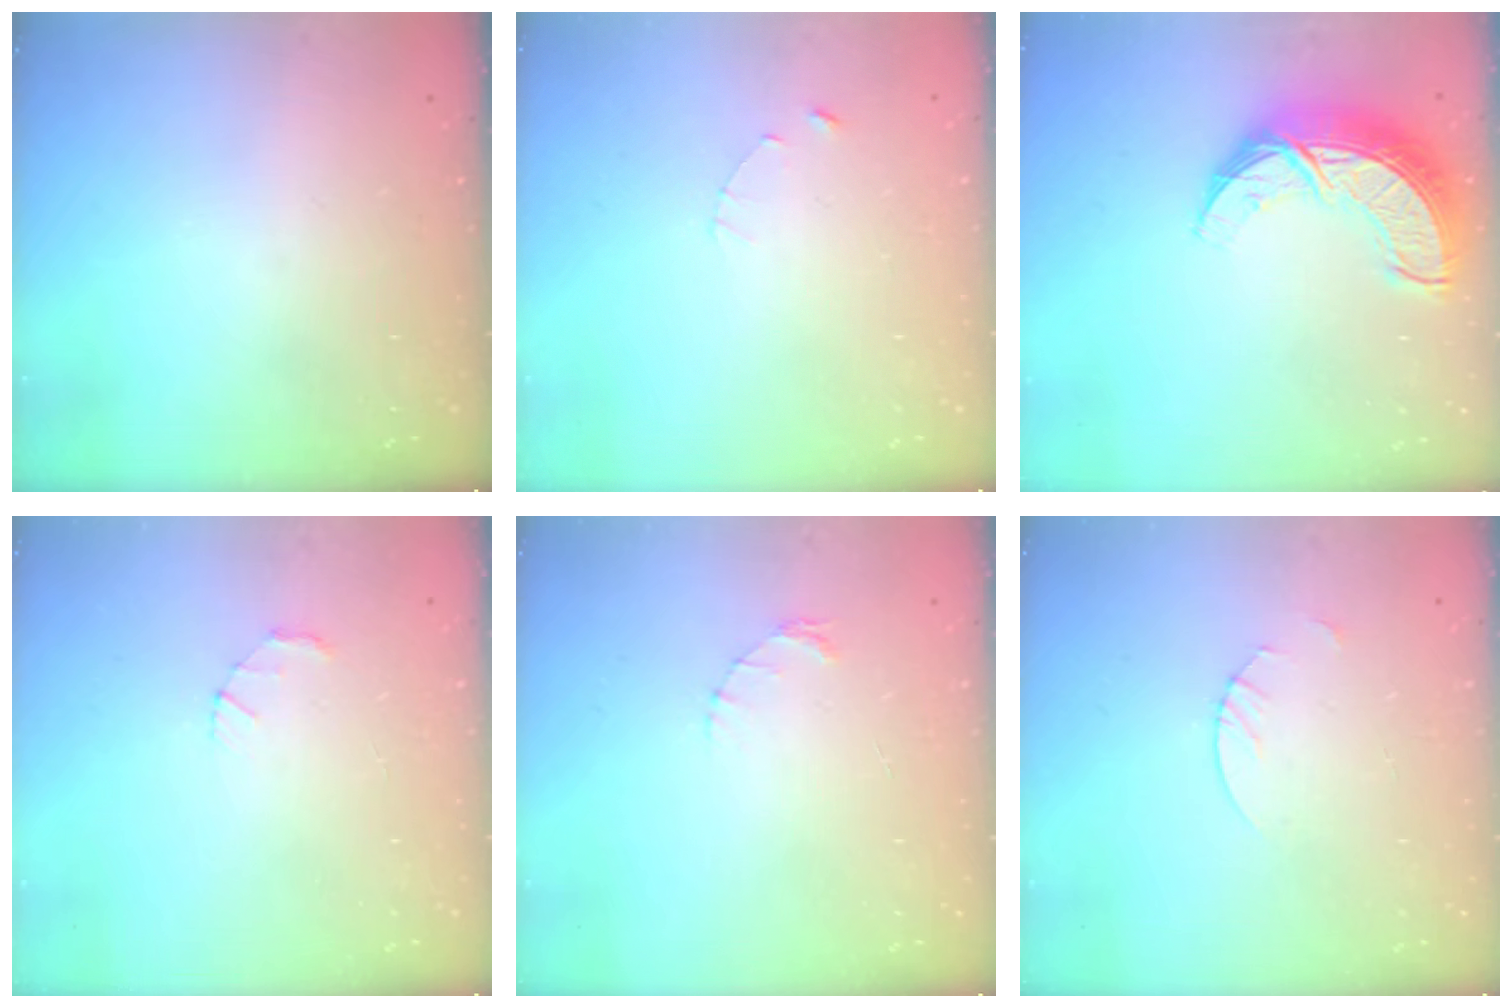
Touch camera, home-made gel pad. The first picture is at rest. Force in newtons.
{"total": 1.0, "press": 1.0, "slide": 0.2}
{"total": 14.4, "press": 14.4, "slide": 1.0}
{"total": 1.4, "press": 1.3, "slide": 0.3}
{"total": 1.6, "press": 1.5, "slide": 0.3}
{"total": 1.8, "press": 1.8, "slide": 0.2}